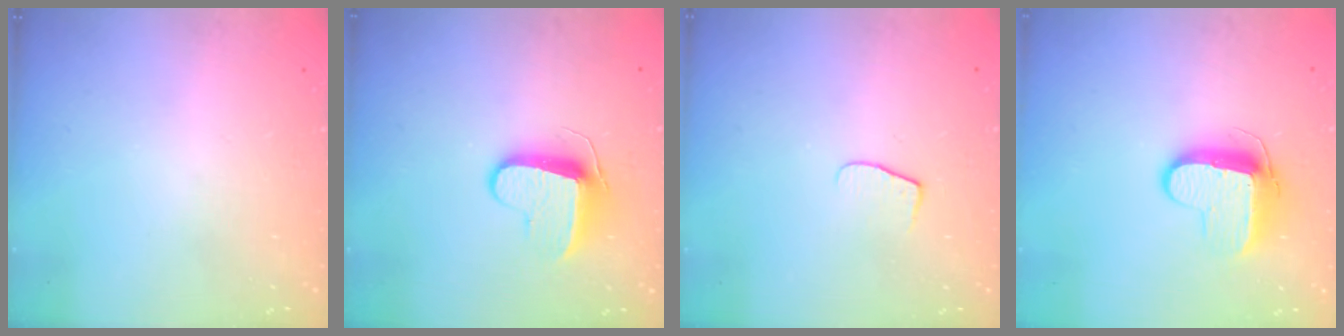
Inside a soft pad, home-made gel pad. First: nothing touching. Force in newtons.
{"total": 9.4, "press": 9.4, "slide": 0.5}
{"total": 6.6, "press": 6.6, "slide": 0.5}
{"total": 10.2, "press": 10.1, "slide": 0.8}